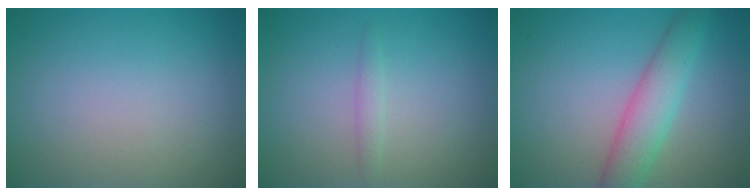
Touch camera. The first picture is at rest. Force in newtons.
{"total": 1.0, "press": 0.9, "slide": 0.2}
{"total": 4.5, "press": 4.5, "slide": 0.2}